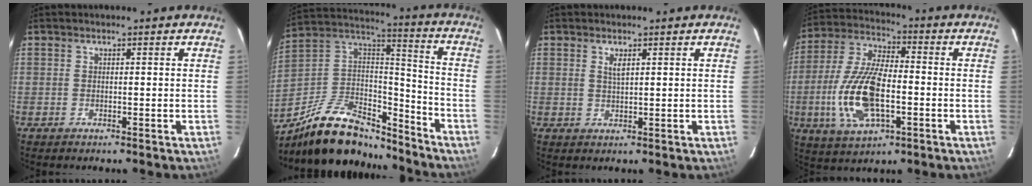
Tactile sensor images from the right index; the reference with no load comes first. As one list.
[{"total": 22.5, "force": [-17.0, 9.2, 11.5], "torque": [-0.234, 0.029, -0.273]}, {"total": 1.8, "force": [0.9, 0.4, 1.5], "torque": [-0.027, 0.001, 0.016]}, {"total": 16.1, "force": [-3.6, 6.9, 14.0], "torque": [-0.300, -0.003, -0.065]}]